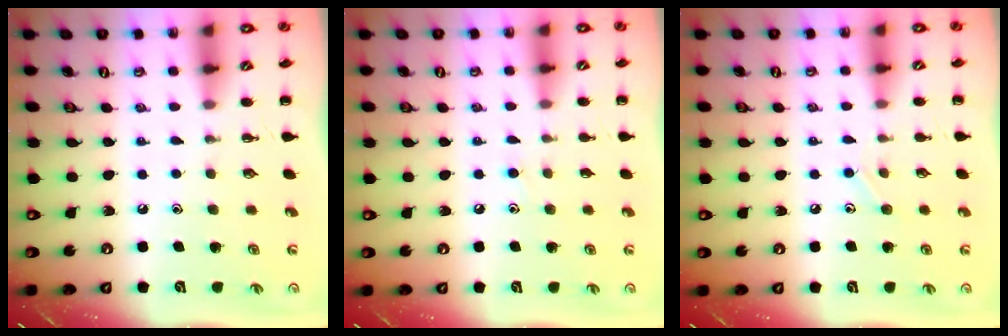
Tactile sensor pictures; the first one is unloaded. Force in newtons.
{"total": 4.5, "press": 4.1, "slide": 1.9}
{"total": 7.7, "press": 7.3, "slide": 2.5}